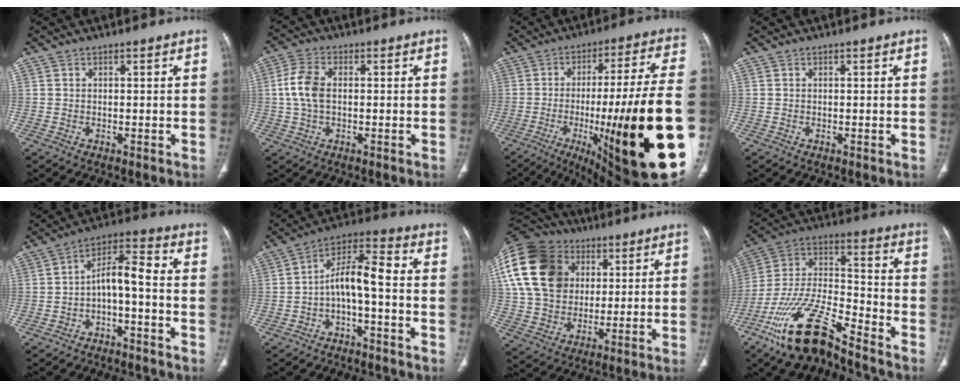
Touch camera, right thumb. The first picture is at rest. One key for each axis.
{"total": 6.9, "fx": 0.3, "fy": 4.2, "fz": 5.5, "tx": -0.122, "ty": 0.016, "tz": 0.003}
{"total": 32.9, "fx": -8.3, "fy": 5.3, "fz": 31.4, "tx": -0.409, "ty": -0.002, "tz": -0.121}
{"total": 0.0}
{"total": 7.7, "fx": -2.8, "fy": 2.9, "fz": 6.6, "tx": -0.112, "ty": 0.060, "tz": -0.052}
{"total": 8.9, "fx": -2.3, "fy": 3.2, "fz": 8.0, "tx": -0.143, "ty": 0.061, "tz": -0.047}
{"total": 26.4, "fx": 7.5, "fy": 20.3, "fz": 15.2, "tx": -0.331, "ty": 0.046, "tz": 0.144}
{"total": 19.1, "fx": -13.5, "fy": 5.7, "fz": 12.2, "tx": -0.242, "ty": 0.071, "tz": -0.250}